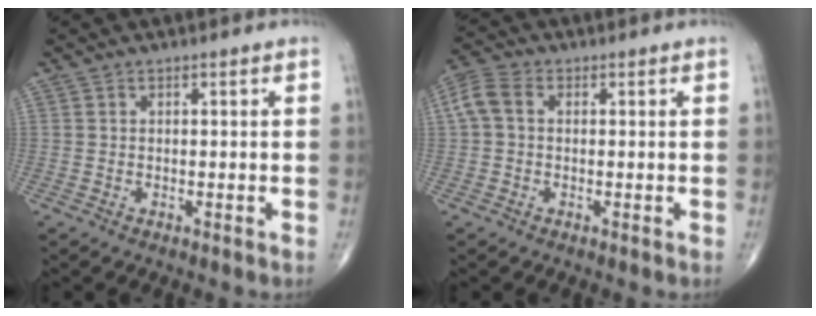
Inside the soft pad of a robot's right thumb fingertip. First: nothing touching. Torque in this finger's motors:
{"motor_torque": [-0.13, 0.18, 0.11, -0.05, 0.01]}